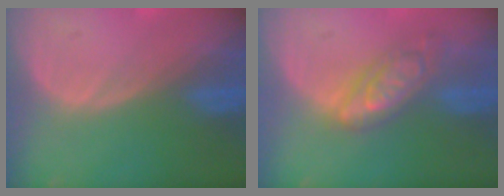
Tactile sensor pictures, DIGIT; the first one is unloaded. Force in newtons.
{"total": 6.4, "press": 6.4, "slide": 0.5}